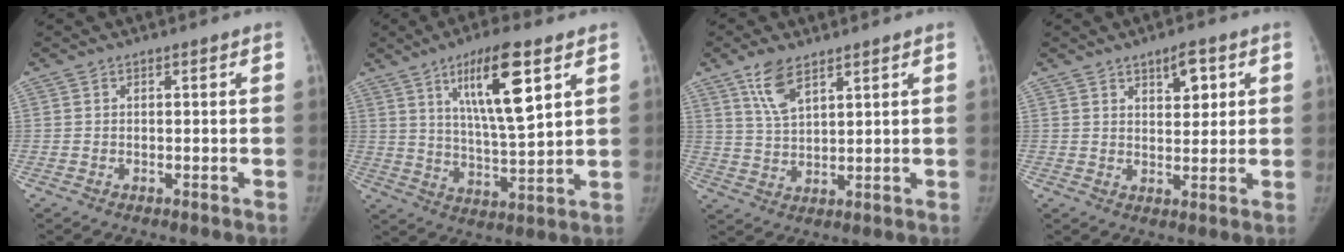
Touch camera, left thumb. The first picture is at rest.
{"total": 14.8, "force": [6.8, 3.3, 12.7], "torque": [-0.205, -0.038, 0.119]}
{"total": 6.9, "force": [4.4, 2.7, 4.5], "torque": [-0.080, -0.019, 0.088]}
{"total": 5.4, "force": [2.6, 2.8, 3.8], "torque": [-0.036, -0.014, 0.039]}